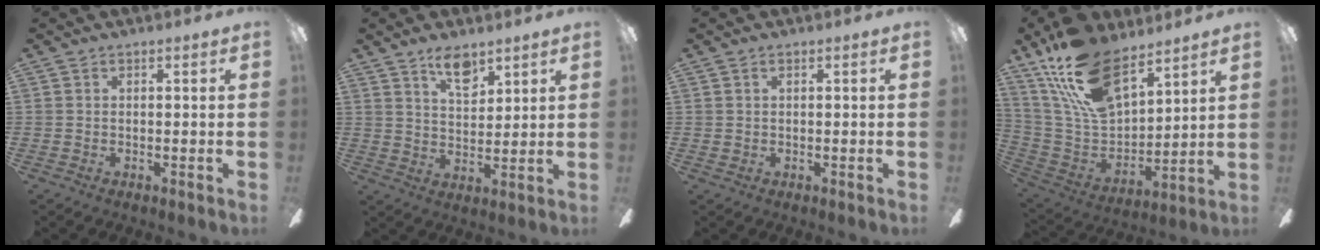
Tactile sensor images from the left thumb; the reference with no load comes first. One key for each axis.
{"total": 7.4, "fx": 5.4, "fy": 3.1, "fz": 3.9, "tx": -0.059, "ty": -0.025, "tz": 0.094}
{"total": 0.7, "fx": 0.3, "fy": 0.4, "fz": 0.4, "tx": -0.008, "ty": 0.003, "tz": 0.005}
{"total": 21.1, "fx": 14.0, "fy": 9.8, "fz": 12.4, "tx": -0.259, "ty": -0.080, "tz": 0.253}